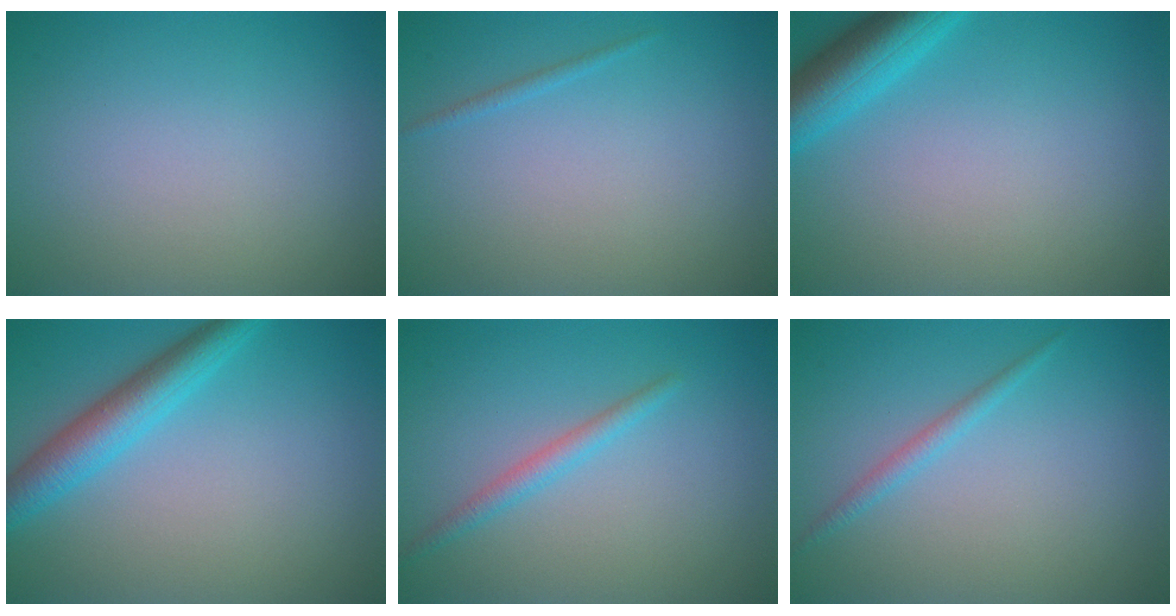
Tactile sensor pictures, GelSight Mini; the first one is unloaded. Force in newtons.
{"total": 0.7, "press": 0.6, "slide": 0.1}
{"total": 4.9, "press": 4.9, "slide": 0.3}
{"total": 4.2, "press": 4.2, "slide": 0.1}
{"total": 1.7, "press": 1.7, "slide": 0.1}
{"total": 1.3, "press": 1.3, "slide": 0.1}